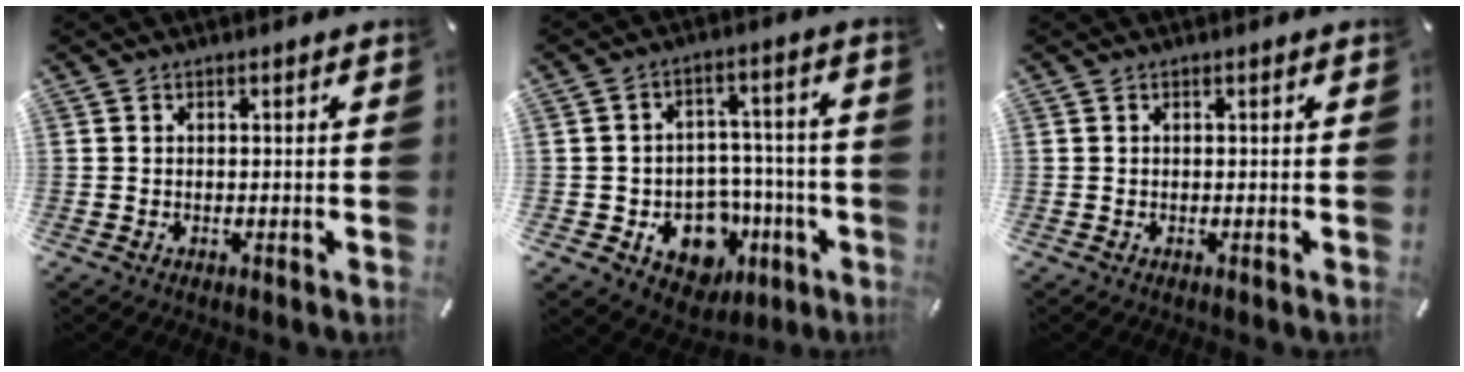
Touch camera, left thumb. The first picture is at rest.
{"total": 11.7, "force": [-4.4, 9.9, 4.4], "torque": [-0.042, 0.026, -0.056]}
{"total": 0.0}